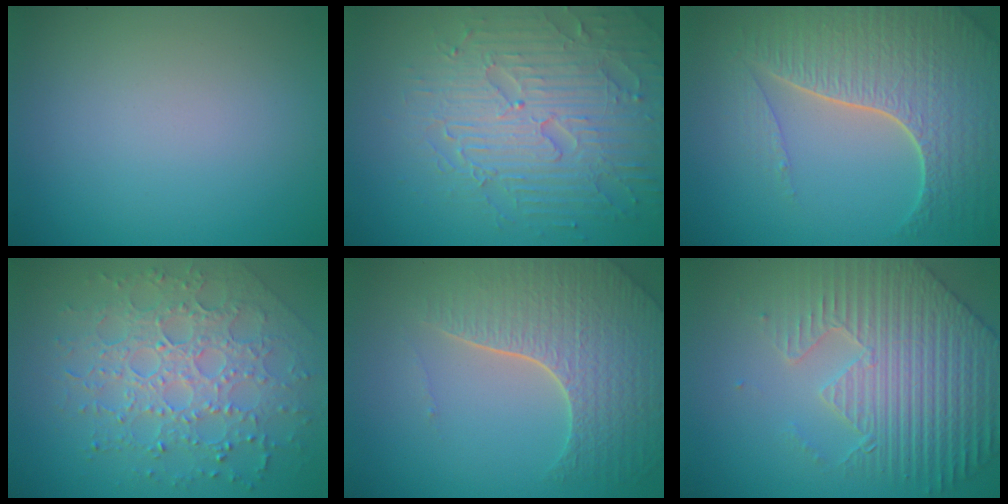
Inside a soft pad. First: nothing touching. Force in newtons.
{"total": 7.3, "press": 5.8, "slide": 4.4}
{"total": 7.1, "press": 5.2, "slide": 4.9}
{"total": 7.4, "press": 5.4, "slide": 5.1}
{"total": 7.1, "press": 5.3, "slide": 4.6}
{"total": 6.7, "press": 5.7, "slide": 3.6}